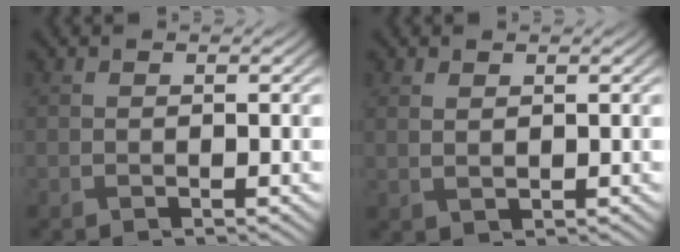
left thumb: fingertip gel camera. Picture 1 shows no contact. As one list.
[{"total": 1.2, "force": [0.8, 0.4, 0.7], "torque": [-0.023, -0.002, 0.022]}]